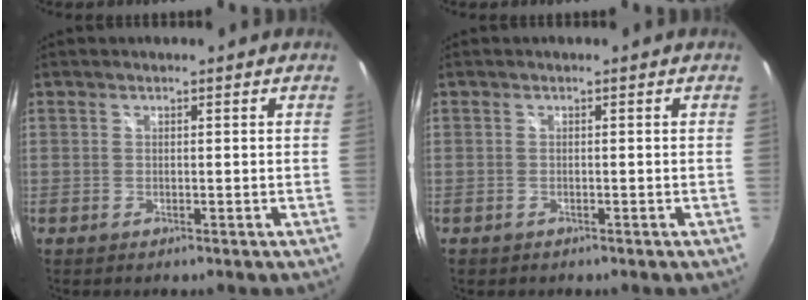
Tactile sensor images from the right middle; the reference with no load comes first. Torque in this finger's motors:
{"motor_torque": [0.48, -0.71, 0.06, 0.02]}